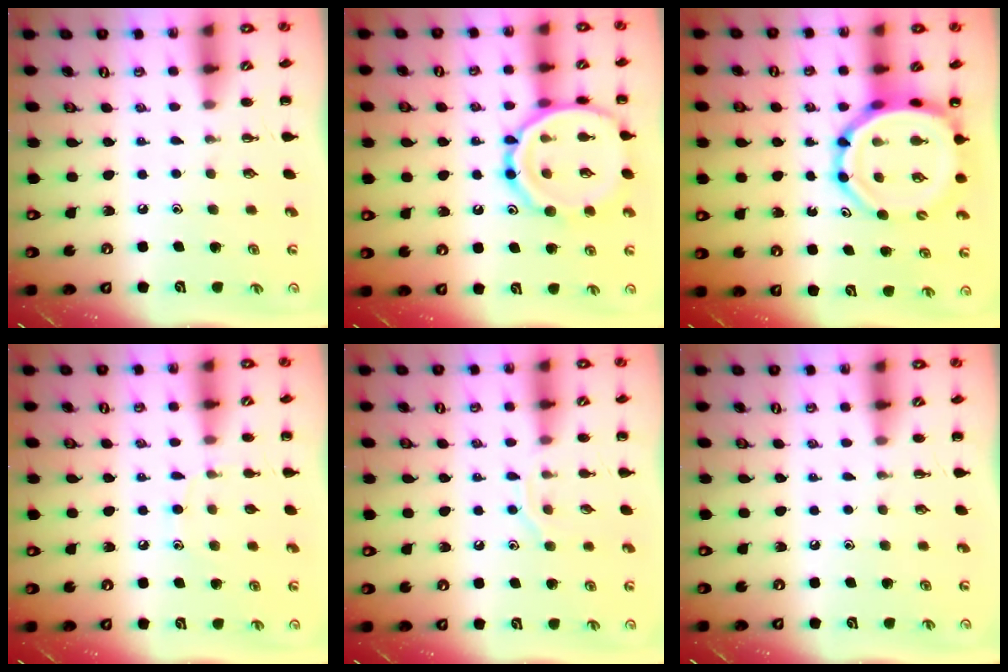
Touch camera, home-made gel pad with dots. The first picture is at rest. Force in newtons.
{"total": 17.7, "press": 17.7, "slide": 1.3}
{"total": 12.2, "press": 11.6, "slide": 3.7}
{"total": 6.9, "press": 6.5, "slide": 2.3}
{"total": 6.6, "press": 6.6, "slide": 1.1}
{"total": 0.0}